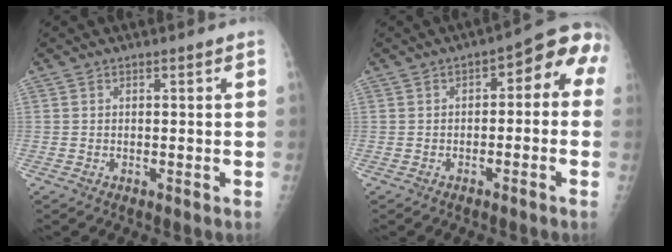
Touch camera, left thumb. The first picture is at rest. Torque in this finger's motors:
{"motor_torque": [-0.21, 0.45, -0.04, 0.08, 0.09]}